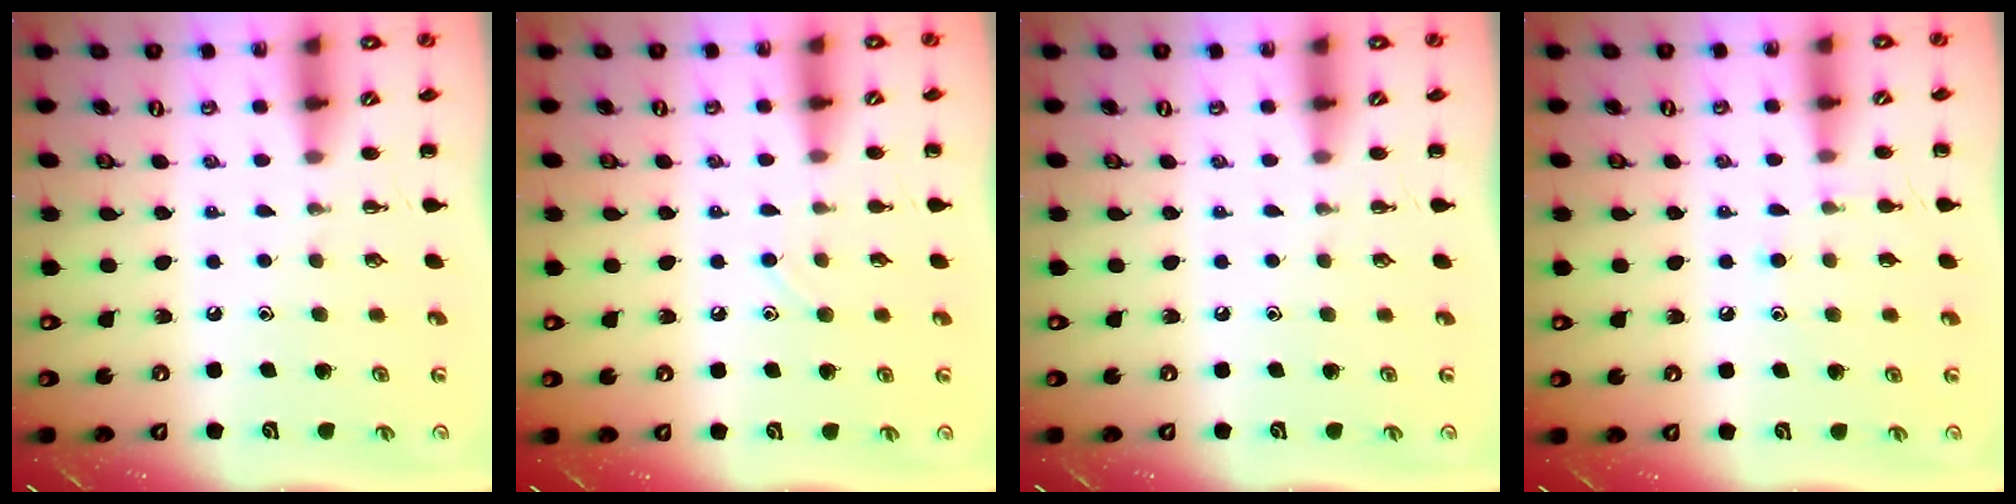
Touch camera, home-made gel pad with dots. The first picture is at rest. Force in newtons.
{"total": 6.3, "press": 5.9, "slide": 2.1}
{"total": 0.0}
{"total": 5.8, "press": 5.5, "slide": 1.7}